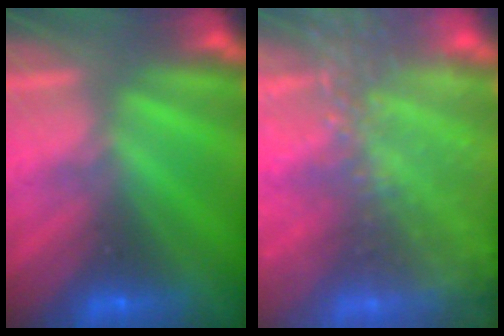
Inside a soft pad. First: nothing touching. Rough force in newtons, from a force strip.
{"total": 8.9}